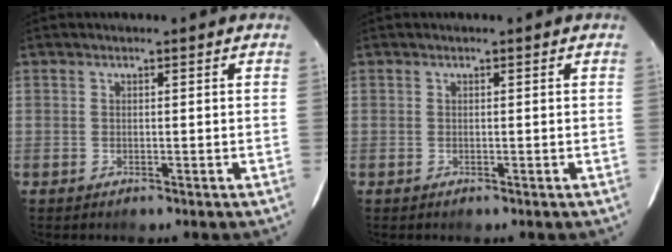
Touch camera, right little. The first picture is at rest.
{"total": 0.0}